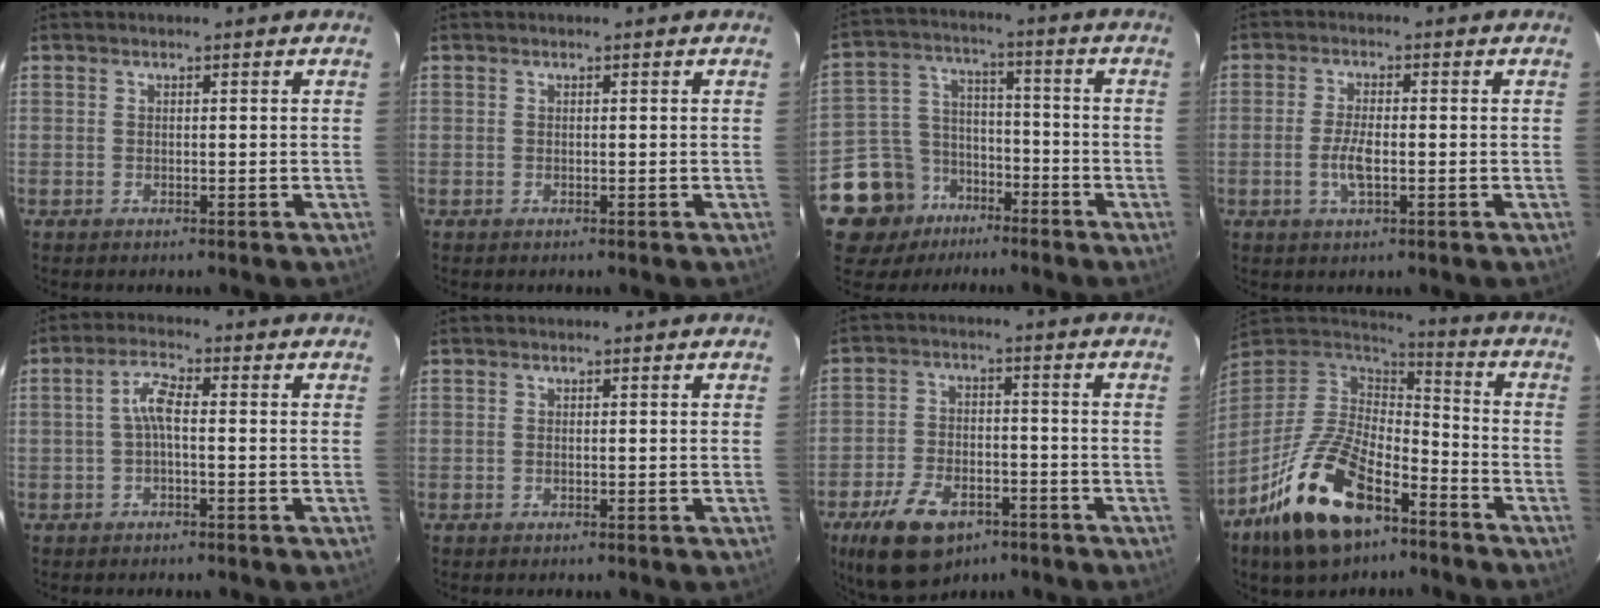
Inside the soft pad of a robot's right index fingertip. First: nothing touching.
{"total": 0.0}
{"total": 12.5, "force": [-8.2, 9.1, 2.5], "torque": [-0.085, 0.045, -0.134]}
{"total": 4.6, "force": [-1.2, 1.6, 4.2], "torque": [-0.087, -0.002, -0.023]}
{"total": 3.8, "force": [-0.6, 0.9, 3.6], "torque": [-0.076, 0.013, -0.012]}
{"total": 0.0}
{"total": 14.1, "force": [-8.5, 7.9, 8.1], "torque": [-0.181, -0.006, -0.140]}
{"total": 21.5, "force": [-12.6, 10.4, 14.0], "torque": [-0.291, -0.017, -0.223]}